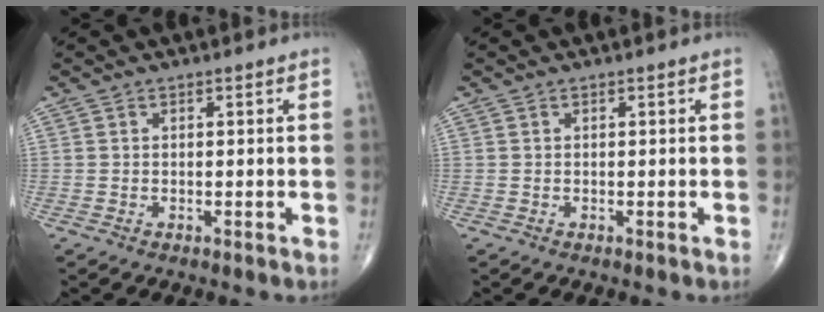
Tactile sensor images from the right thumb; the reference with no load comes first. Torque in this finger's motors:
{"motor_torque": [-0.27, 0.27, 0.01, -0.01, 0.00]}